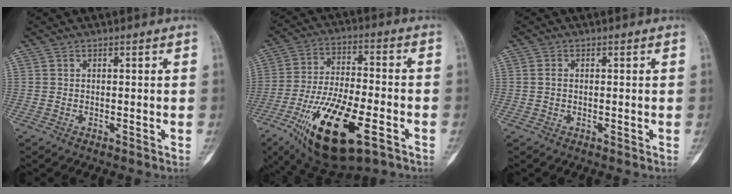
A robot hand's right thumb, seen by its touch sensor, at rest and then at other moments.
{"total": 21.6, "force": [-9.6, 8.4, 17.5], "torque": [-0.341, 0.023, -0.155]}
{"total": 1.3, "force": [0.1, 0.9, 0.9], "torque": [-0.014, 0.002, 0.000]}